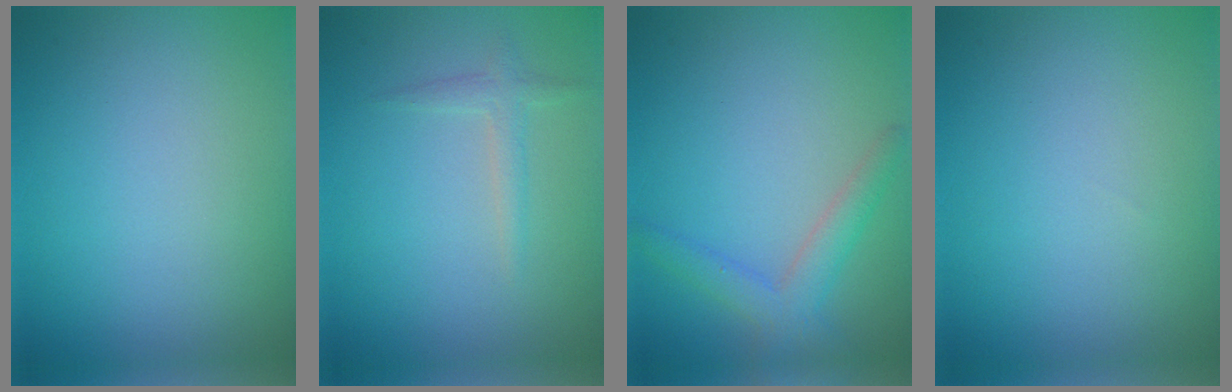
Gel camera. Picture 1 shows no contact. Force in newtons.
{"total": 1.4, "press": 1.4, "slide": 0.0}
{"total": 2.9, "press": 2.9, "slide": 0.1}
{"total": 0.0}